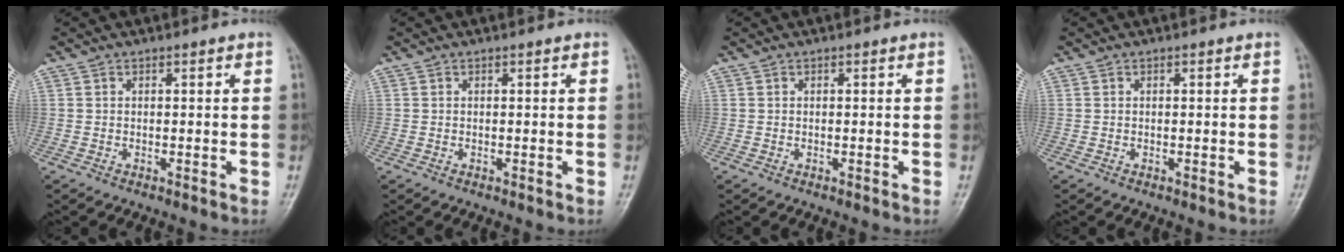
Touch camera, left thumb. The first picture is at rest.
{"total": 0.0}
{"total": 0.0}
{"total": 0.0}